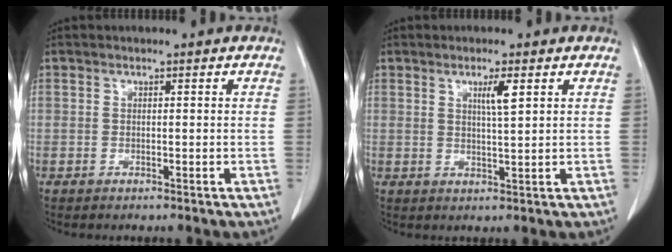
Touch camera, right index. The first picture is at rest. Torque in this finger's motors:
{"motor_torque": [0.37, 0.33, 0.04, 0.02]}